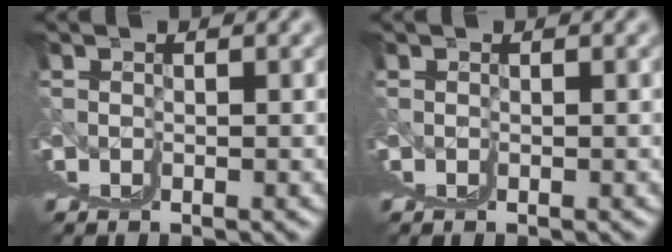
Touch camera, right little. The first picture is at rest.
{"total": 0.0}